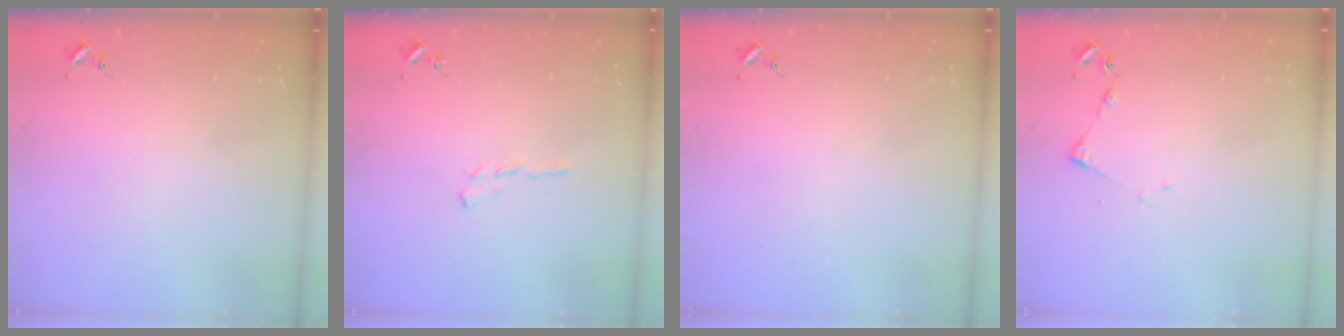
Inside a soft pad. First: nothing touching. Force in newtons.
{"total": 5.5, "press": 5.5, "slide": 0.6}
{"total": 0.0}
{"total": 4.1, "press": 4.1, "slide": 0.5}